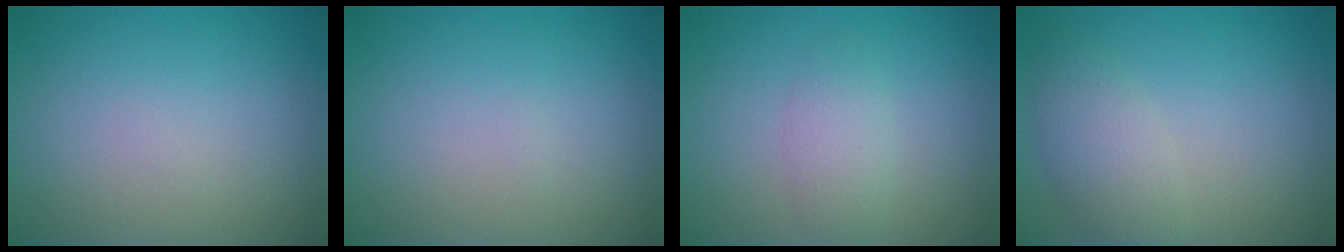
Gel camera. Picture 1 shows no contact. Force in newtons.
{"total": 0.0}
{"total": 1.9, "press": 1.9, "slide": 0.1}
{"total": 3.1, "press": 3.1, "slide": 0.1}